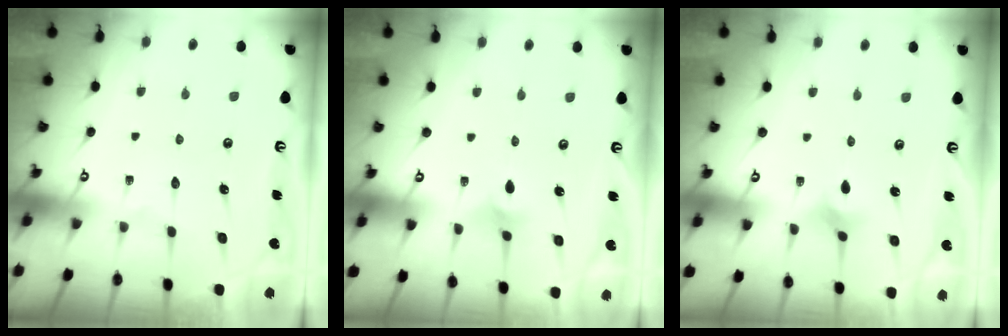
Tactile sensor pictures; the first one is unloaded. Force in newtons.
{"total": 2.3, "press": 2.2, "slide": 0.6}
{"total": 1.9, "press": 1.8, "slide": 0.5}